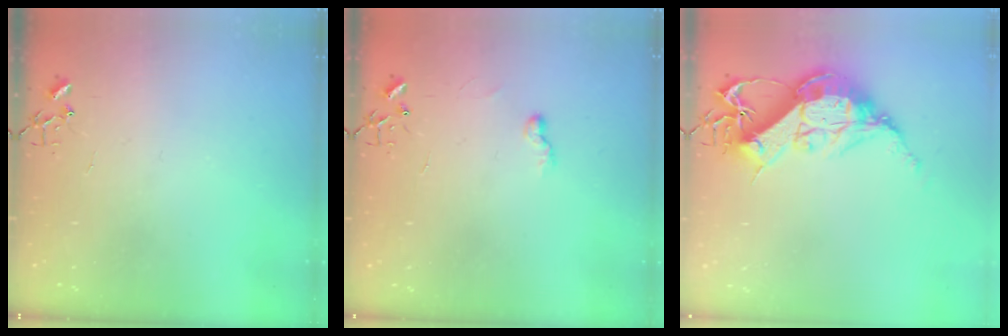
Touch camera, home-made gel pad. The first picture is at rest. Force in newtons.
{"total": 4.6, "press": 4.6, "slide": 0.6}
{"total": 15.7, "press": 15.6, "slide": 1.4}